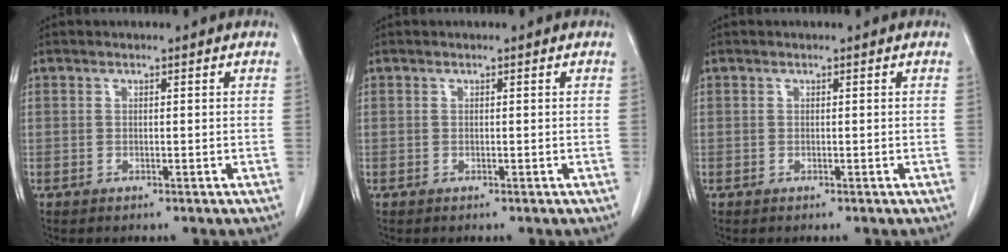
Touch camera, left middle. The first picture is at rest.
{"total": 0.0}
{"total": 0.0}